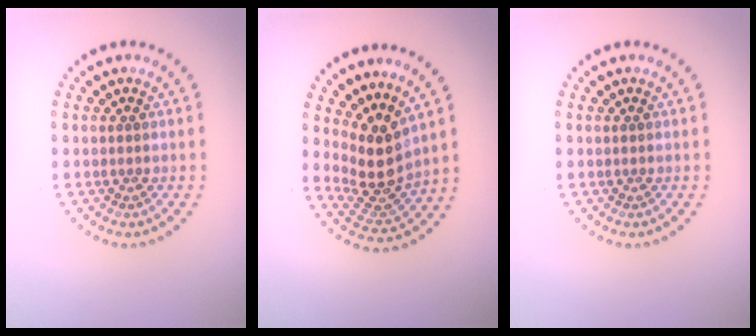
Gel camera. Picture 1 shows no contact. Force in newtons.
{"total": 4.0, "press": 3.0, "slide": 2.6}
{"total": 0.0}